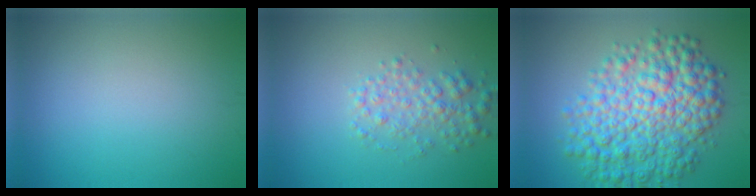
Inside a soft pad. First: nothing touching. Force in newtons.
{"total": 2.9, "press": 2.9, "slide": 0.1}
{"total": 9.6, "press": 9.6, "slide": 0.1}